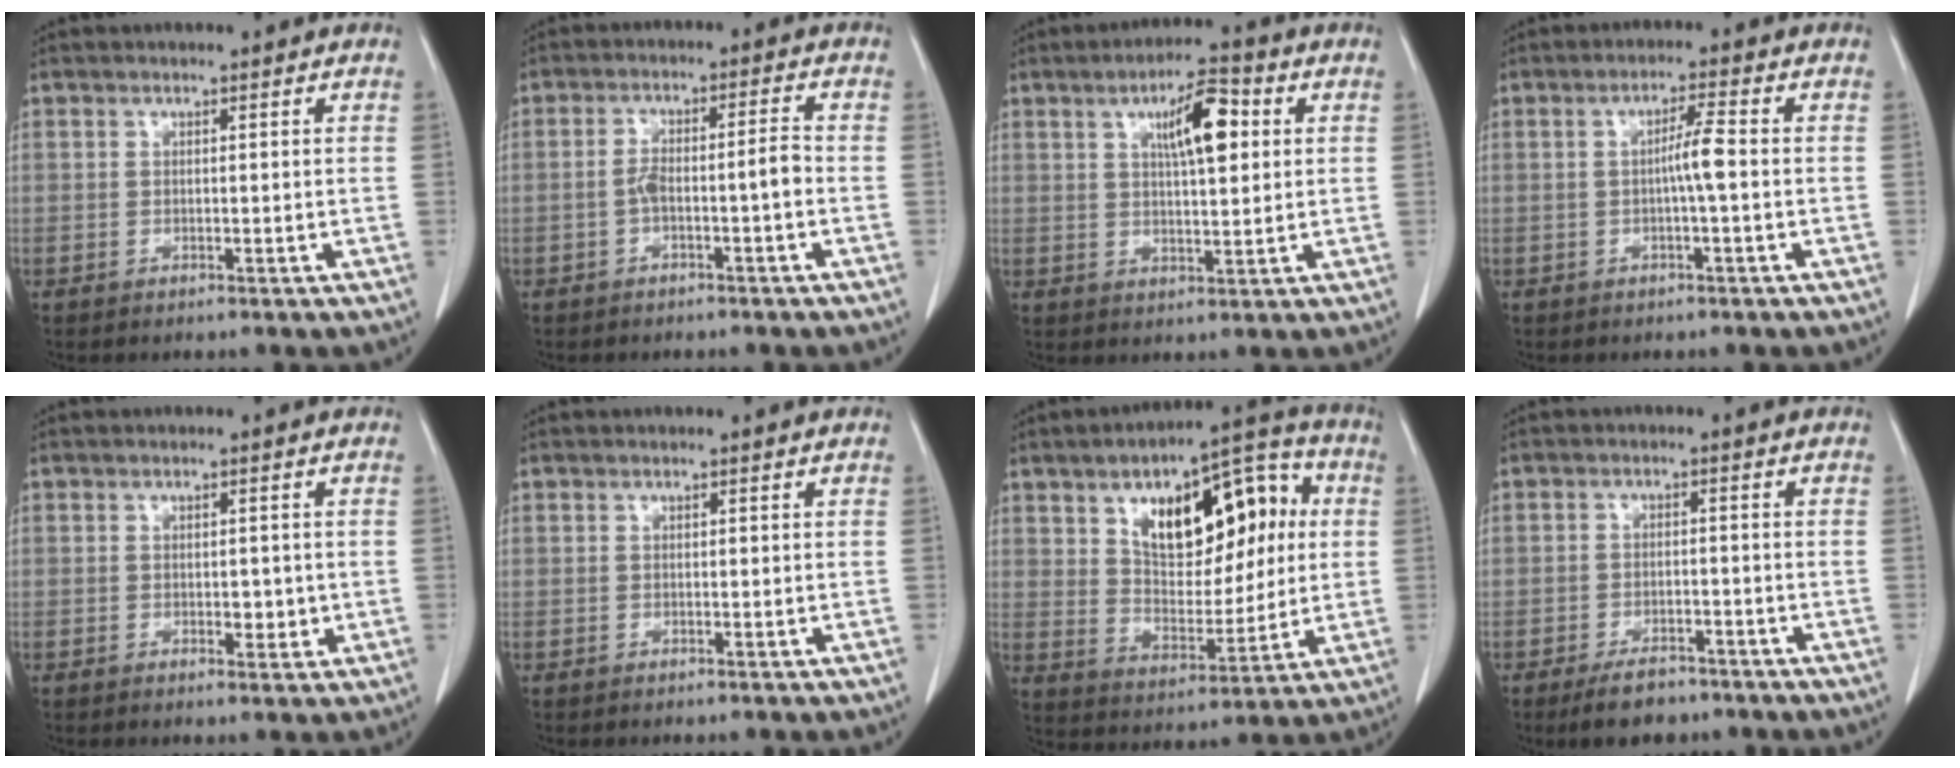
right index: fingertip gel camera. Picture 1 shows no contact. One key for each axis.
{"total": 4.7, "fx": -1.5, "fy": 0.8, "fz": 4.3, "tx": -0.081, "ty": 0.020, "tz": -0.022}
{"total": 8.3, "fx": 2.6, "fy": 2.0, "fz": 7.6, "tx": -0.123, "ty": 0.012, "tz": 0.043}
{"total": 3.4, "fx": -0.4, "fy": -0.2, "fz": 3.4, "tx": -0.058, "ty": 0.004, "tz": -0.007}
{"total": 2.4, "fx": -0.3, "fy": 1.5, "fz": 2.0, "tx": -0.023, "ty": -0.001, "tz": 0.001}
{"total": 0.0}
{"total": 17.8, "fx": 5.1, "fy": 8.5, "fz": 14.8, "tx": -0.210, "ty": 0.041, "tz": 0.085}
{"total": 5.3, "fx": -4.0, "fy": 2.3, "fz": 2.5, "tx": -0.044, "ty": 0.000, "tz": -0.061}